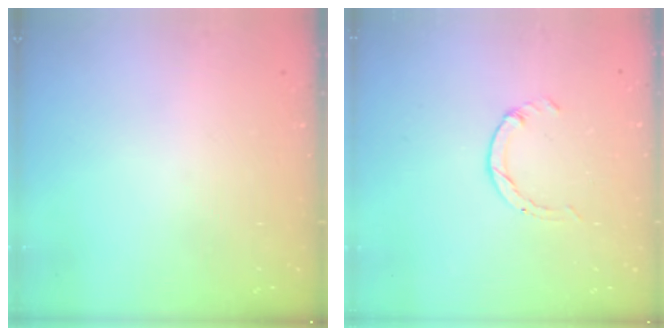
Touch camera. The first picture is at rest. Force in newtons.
{"total": 0.5, "press": 0.5, "slide": 0.1}